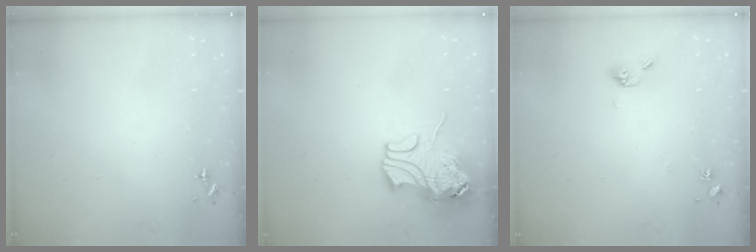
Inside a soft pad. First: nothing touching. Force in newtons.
{"total": 12.1, "press": 11.9, "slide": 1.8}
{"total": 7.0, "press": 6.7, "slide": 2.1}